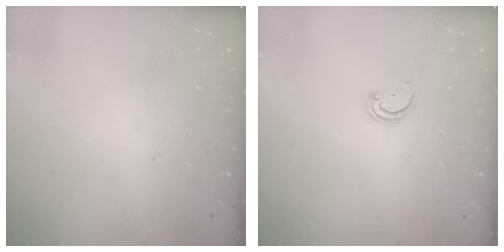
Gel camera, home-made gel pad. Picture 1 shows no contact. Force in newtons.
{"total": 1.5, "press": 1.5, "slide": 0.1}